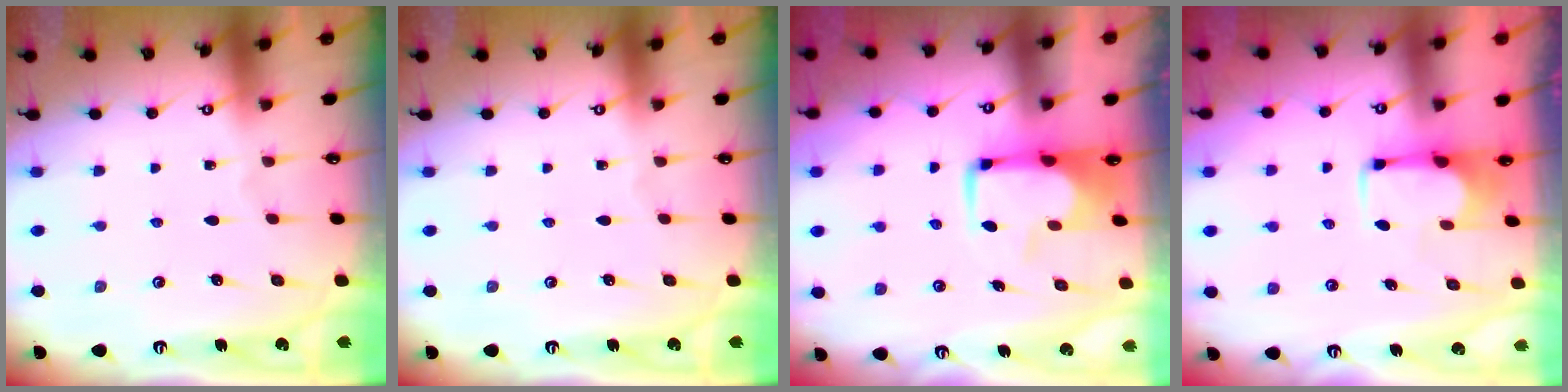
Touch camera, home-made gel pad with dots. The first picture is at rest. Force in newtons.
{"total": 0.0}
{"total": 0.6, "press": 0.3, "slide": 0.5}
{"total": 1.9, "press": 1.7, "slide": 0.8}